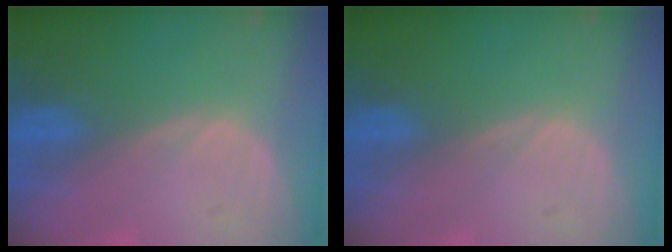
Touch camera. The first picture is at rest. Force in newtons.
{"total": 0.0}